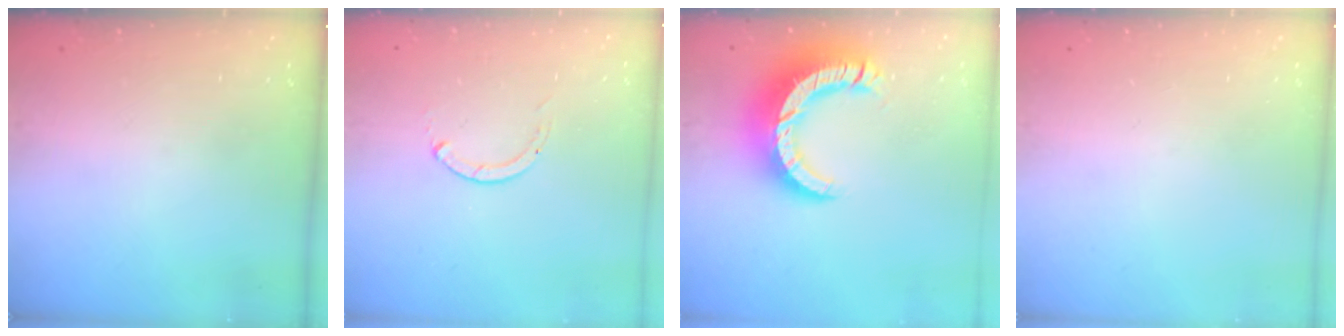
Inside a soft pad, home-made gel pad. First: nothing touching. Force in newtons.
{"total": 0.0}
{"total": 14.4, "press": 14.3, "slide": 1.7}
{"total": 0.0}